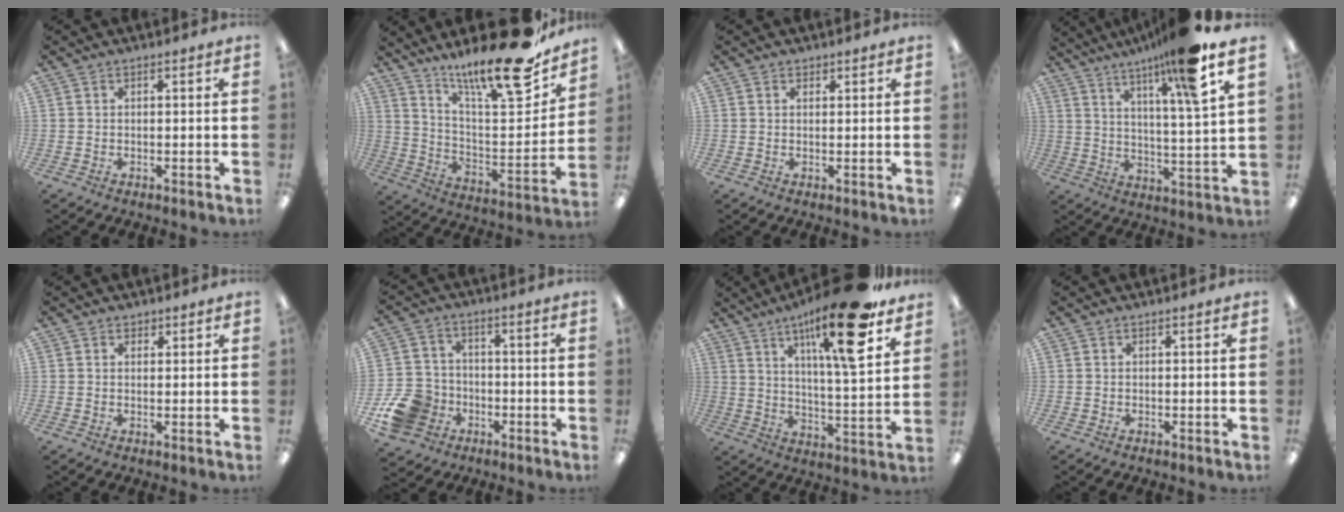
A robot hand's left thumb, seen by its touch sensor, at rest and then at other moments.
{"total": 21.6, "force": [17.1, 3.5, 12.7], "torque": [-0.200, -0.127, 0.273]}
{"total": 0.8, "force": [0.6, 0.4, 0.2], "torque": [-0.005, 0.001, 0.012]}
{"total": 13.7, "force": [9.9, 0.0, 9.5], "torque": [-0.162, -0.050, 0.149]}
{"total": 1.3, "force": [1.0, 0.8, 0.2], "torque": [0.003, -0.003, 0.016]}
{"total": 11.8, "force": [-4.9, 9.7, 4.6], "torque": [-0.088, 0.037, -0.082]}
{"total": 18.9, "force": [12.1, 3.2, 14.2], "torque": [-0.222, -0.064, 0.180]}
{"total": 0.0}